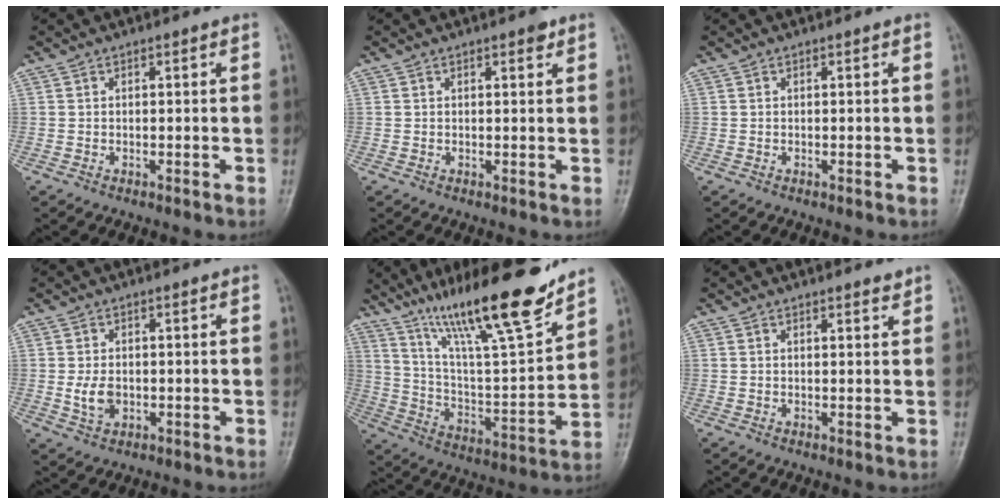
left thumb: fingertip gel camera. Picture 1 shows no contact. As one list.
[{"total": 1.5, "force": [1.0, 0.5, 1.0], "torque": [-0.009, -0.004, 0.011]}, {"total": 0.0}, {"total": 3.9, "force": [-0.3, 2.7, 2.8], "torque": [-0.049, -0.005, -0.001]}, {"total": 22.4, "force": [16.3, 3.4, 14.9], "torque": [-0.224, -0.078, 0.281]}, {"total": 1.4, "force": [1.3, 0.3, 0.6], "torque": [-0.005, -0.010, 0.018]}]